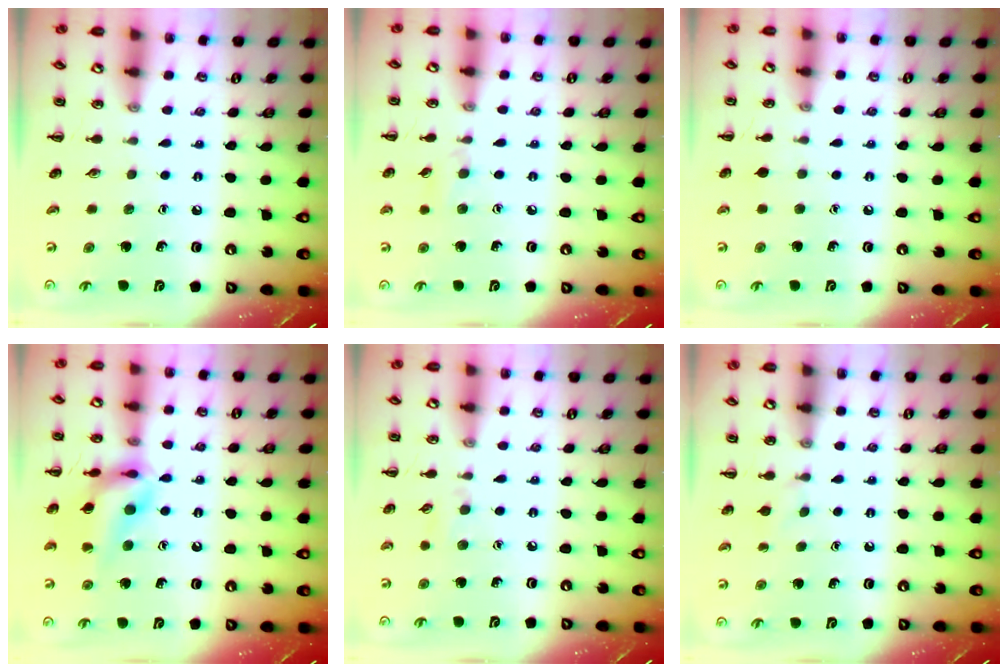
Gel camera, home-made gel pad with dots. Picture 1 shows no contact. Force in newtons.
{"total": 6.1, "press": 5.7, "slide": 2.2}
{"total": 3.9, "press": 3.7, "slide": 1.3}
{"total": 16.4, "press": 16.3, "slide": 2.3}
{"total": 5.5, "press": 5.0, "slide": 2.1}
{"total": 1.9, "press": 1.7, "slide": 0.9}